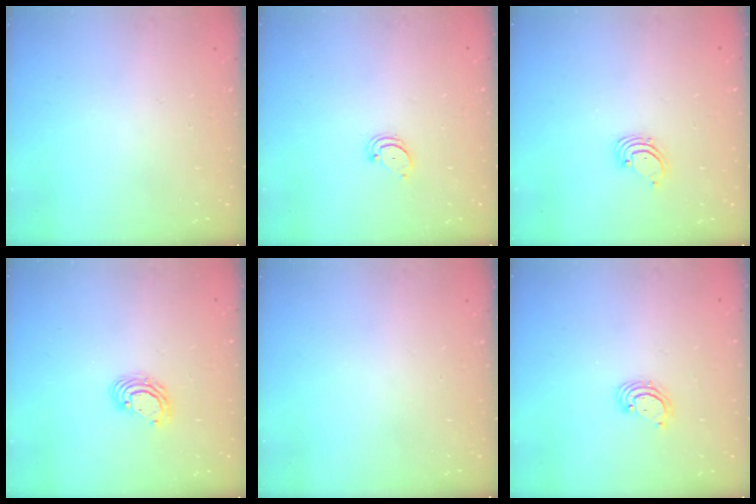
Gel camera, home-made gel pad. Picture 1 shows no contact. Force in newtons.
{"total": 1.8, "press": 1.8, "slide": 0.2}
{"total": 1.5, "press": 1.5, "slide": 0.1}
{"total": 5.7, "press": 5.7, "slide": 0.2}
{"total": 0.0}
{"total": 3.5, "press": 3.5, "slide": 0.1}